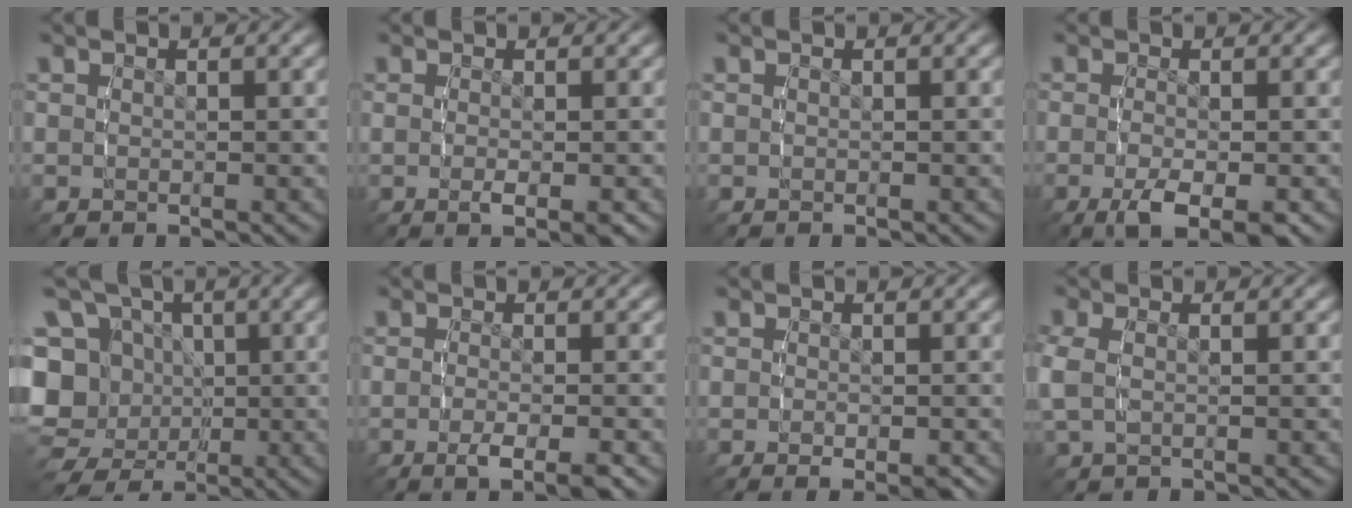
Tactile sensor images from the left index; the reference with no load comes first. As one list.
[{"total": 2.1, "force": [-0.6, 0.4, 1.9], "torque": [-0.036, -0.006, -0.007]}, {"total": 0.0}, {"total": 5.3, "force": [-2.8, 1.8, 4.2], "torque": [-0.080, -0.028, -0.032]}, {"total": 16.1, "force": [-1.1, 14.2, 7.6], "torque": [-0.176, -0.043, -0.021]}, {"total": 3.7, "force": [-1.7, 0.8, 3.1], "torque": [-0.056, -0.012, -0.026]}, {"total": 1.3, "force": [-0.7, 0.3, 1.1], "torque": [-0.020, -0.005, -0.008]}, {"total": 2.4, "force": [-0.1, 1.9, 1.6], "torque": [-0.063, -0.005, 0.002]}]